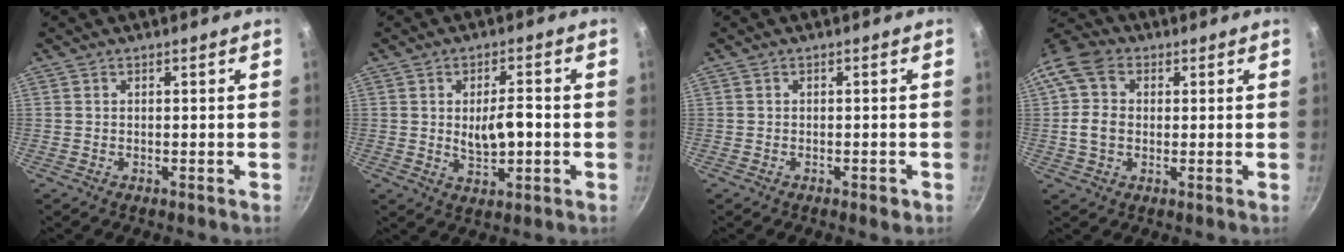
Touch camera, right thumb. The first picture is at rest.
{"total": 6.6, "force": [-0.3, 3.0, 5.8], "torque": [-0.082, 0.001, 0.001]}
{"total": 1.7, "force": [-0.8, 1.0, 1.1], "torque": [-0.010, 0.010, -0.008]}
{"total": 9.8, "force": [0.9, 7.7, 6.0], "torque": [-0.103, 0.013, 0.004]}